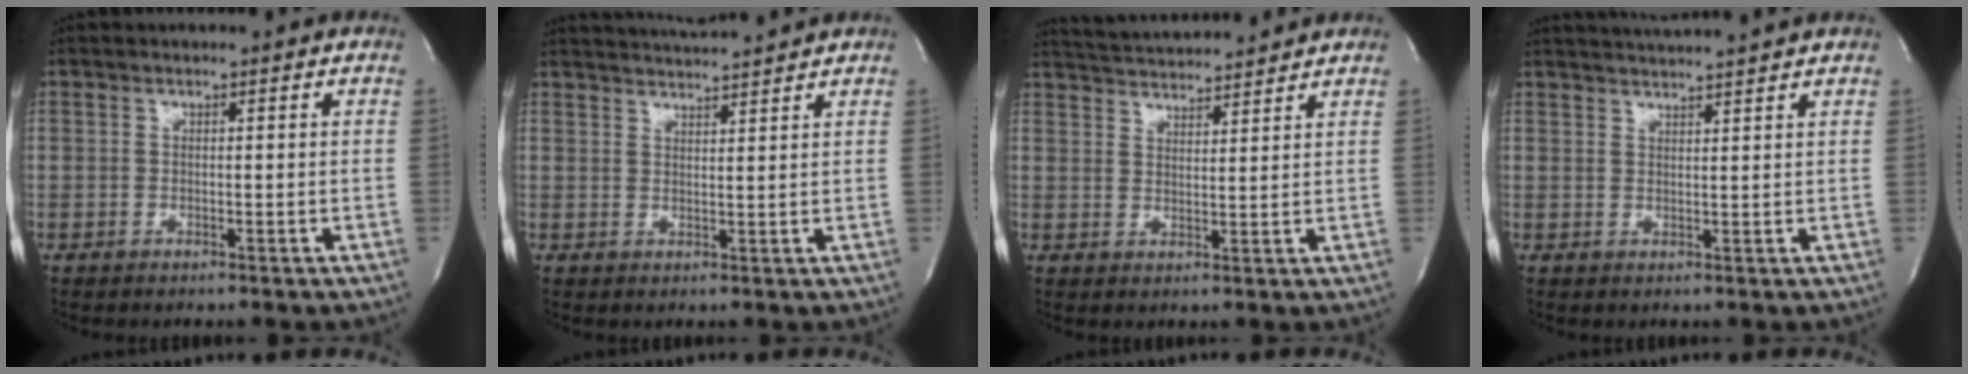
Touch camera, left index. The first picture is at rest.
{"total": 6.7, "force": [6.4, -0.8, 1.7], "torque": [-0.036, 0.012, 0.097]}
{"total": 10.3, "force": [9.8, 0.7, 3.0], "torque": [-0.060, 0.018, 0.152]}
{"total": 6.0, "force": [5.7, -1.0, 1.7], "torque": [-0.031, 0.015, 0.084]}